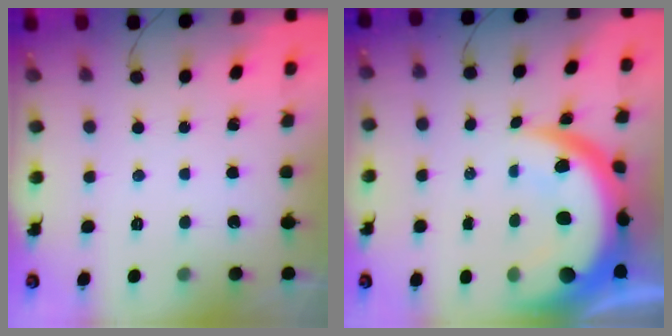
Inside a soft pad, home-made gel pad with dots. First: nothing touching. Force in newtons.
{"total": 16.1, "press": 16.1, "slide": 1.5}